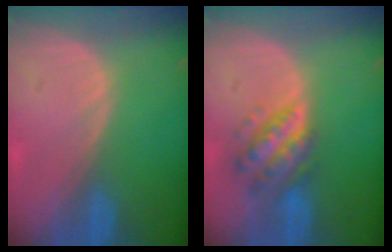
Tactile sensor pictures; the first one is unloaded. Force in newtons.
{"total": 6.4, "press": 6.4, "slide": 0.2}